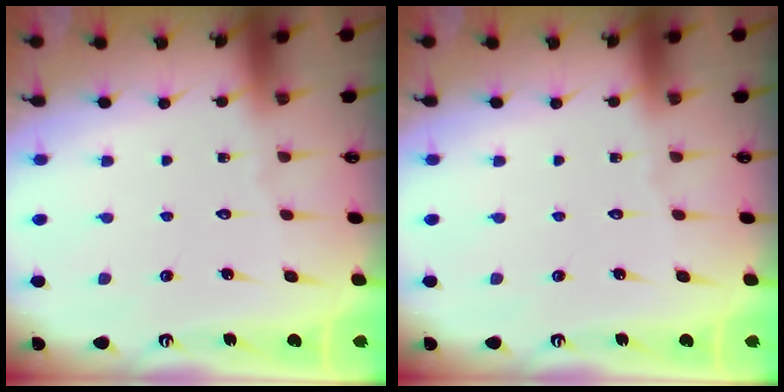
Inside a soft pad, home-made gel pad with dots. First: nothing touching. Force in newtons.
{"total": 0.0}